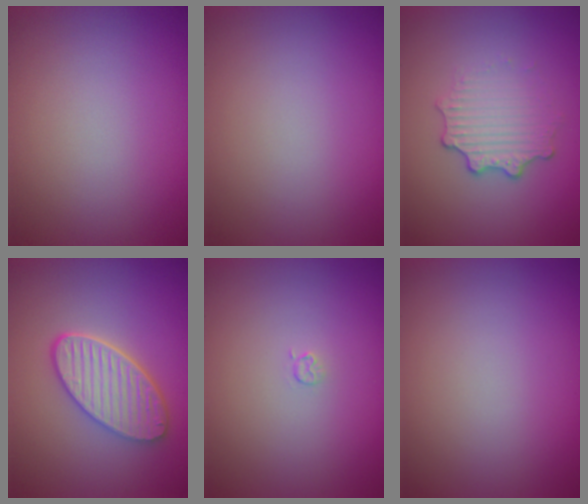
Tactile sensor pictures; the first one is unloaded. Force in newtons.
{"total": 0.0}
{"total": 3.4, "press": 2.5, "slide": 2.2}
{"total": 5.3, "press": 4.4, "slide": 3.0}
{"total": 0.6, "press": 0.3, "slide": 0.6}
{"total": 0.0}